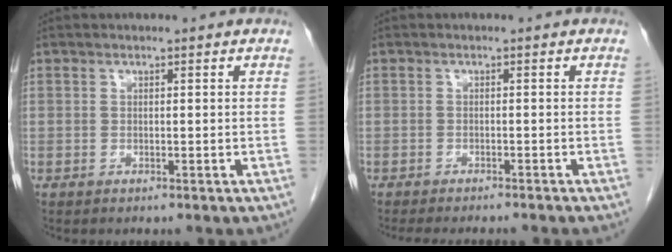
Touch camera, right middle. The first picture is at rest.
{"total": 8.1, "force": [-7.2, 0.7, 3.6], "torque": [-0.034, -0.012, -0.097]}